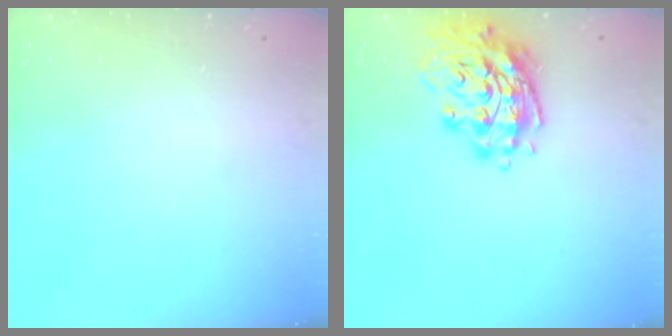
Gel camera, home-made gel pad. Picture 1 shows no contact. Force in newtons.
{"total": 16.2, "press": 16.0, "slide": 2.6}